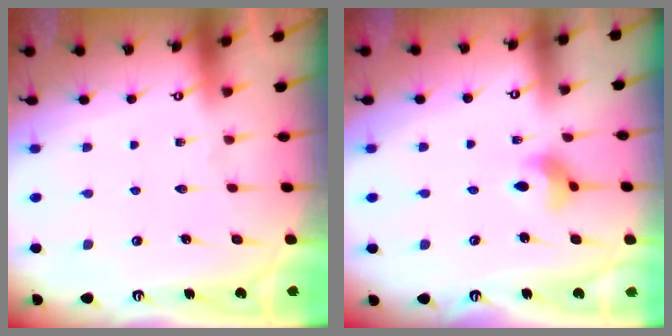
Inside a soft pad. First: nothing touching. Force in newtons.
{"total": 5.0, "press": 4.9, "slide": 0.7}